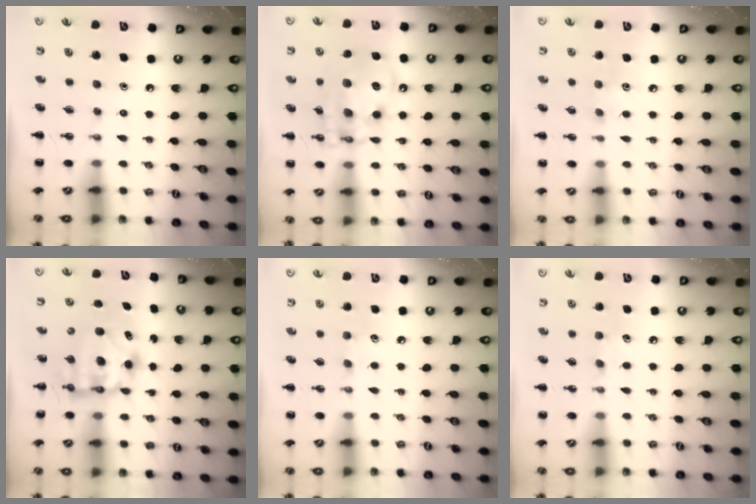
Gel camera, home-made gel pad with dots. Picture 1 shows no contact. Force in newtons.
{"total": 14.1, "press": 13.7, "slide": 3.3}
{"total": 4.8, "press": 4.6, "slide": 1.2}
{"total": 7.3, "press": 7.1, "slide": 1.5}
{"total": 5.0, "press": 4.8, "slide": 1.5}
{"total": 5.6, "press": 5.5, "slide": 1.4}